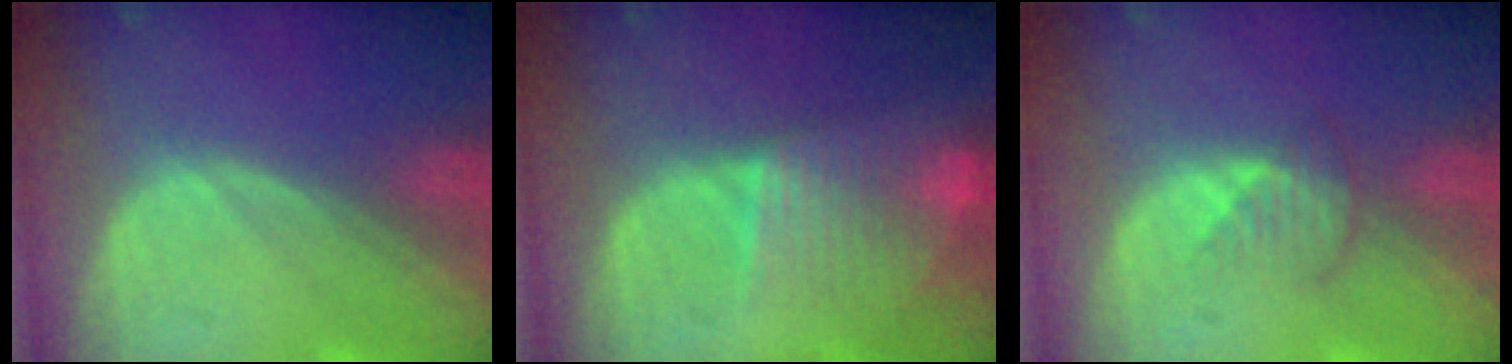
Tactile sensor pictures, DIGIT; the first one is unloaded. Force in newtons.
{"total": 7.7, "press": 6.8, "slide": 3.6}
{"total": 2.5, "press": 2.5, "slide": 0.3}